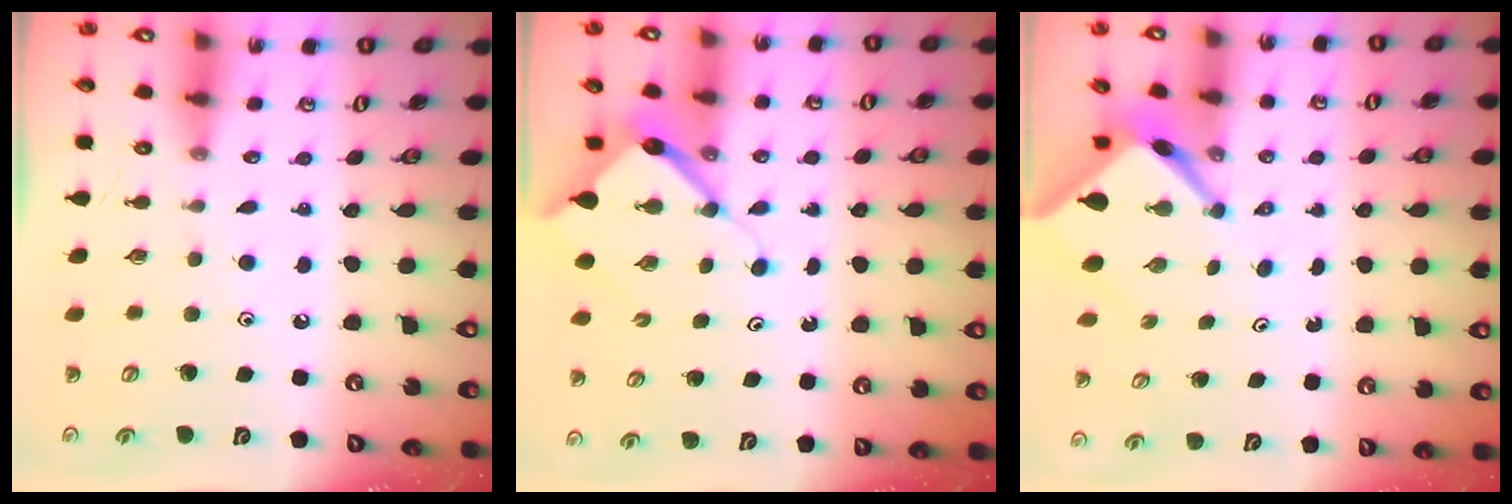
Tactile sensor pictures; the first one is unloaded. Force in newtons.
{"total": 7.4, "press": 7.4, "slide": 0.7}
{"total": 3.7, "press": 3.7, "slide": 0.2}